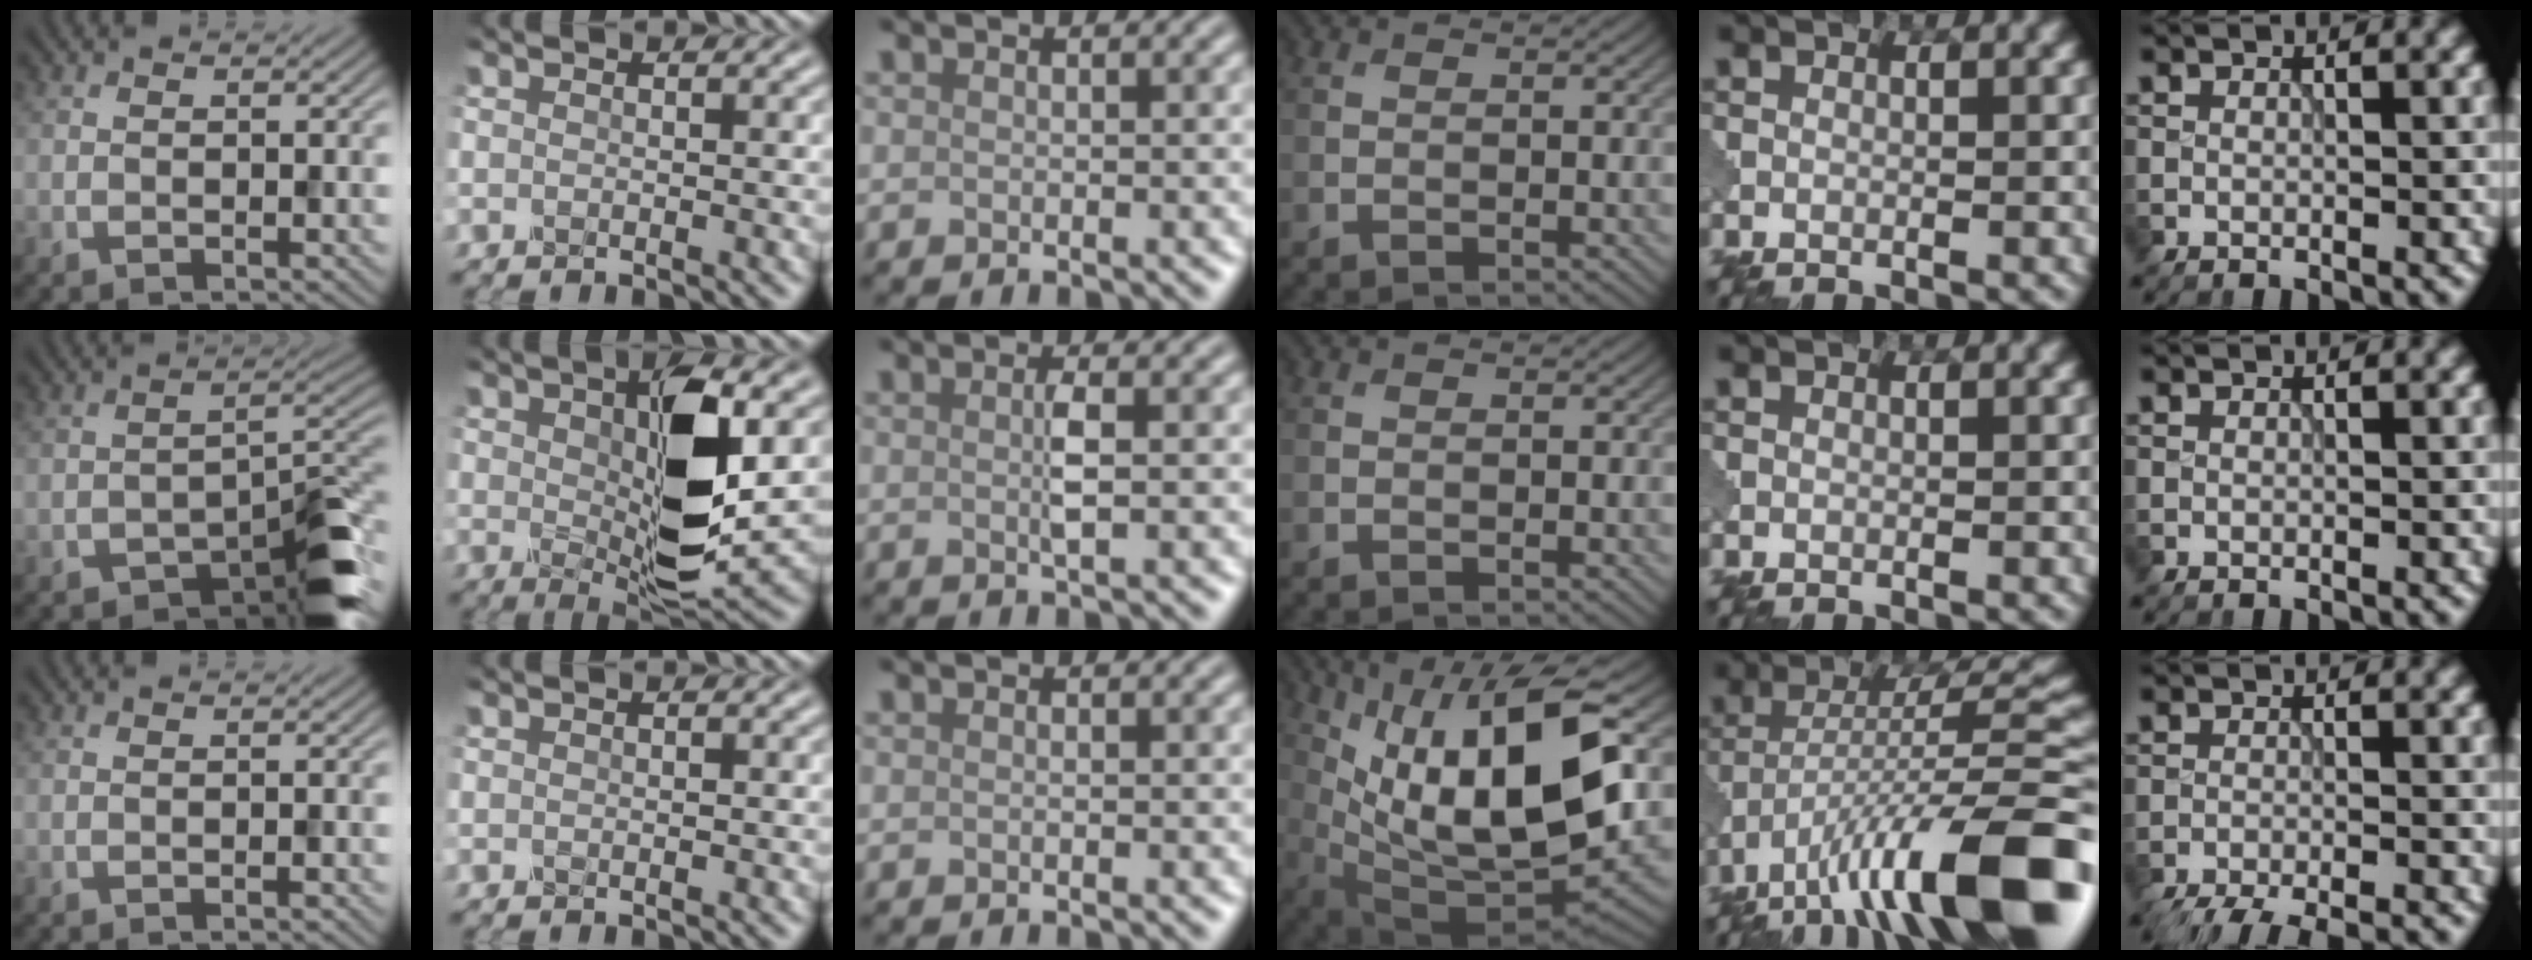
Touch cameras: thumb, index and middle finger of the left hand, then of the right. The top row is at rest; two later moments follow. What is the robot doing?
{"motion": "disassemble", "object": "pitcher"}